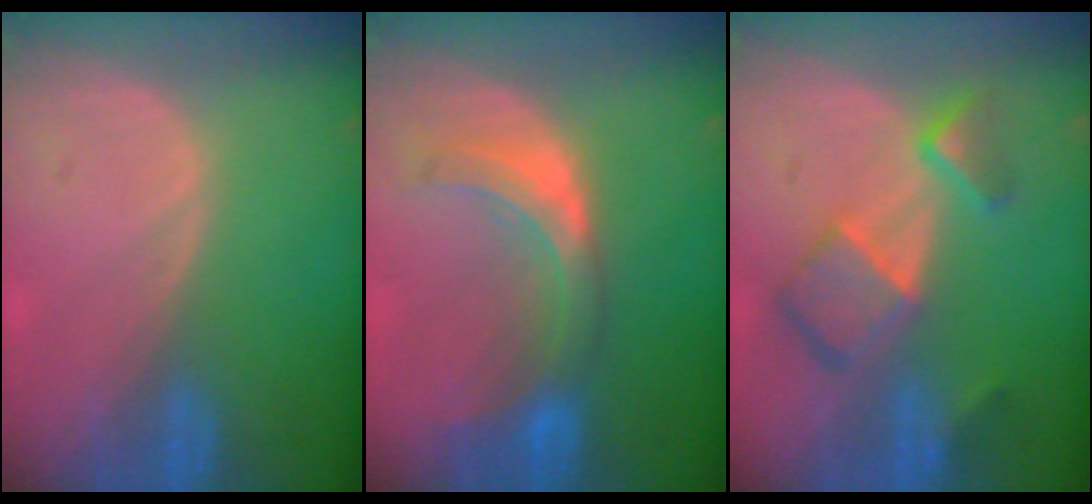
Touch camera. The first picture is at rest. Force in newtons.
{"total": 7.0, "press": 6.8, "slide": 1.6}
{"total": 7.7, "press": 6.7, "slide": 3.8}